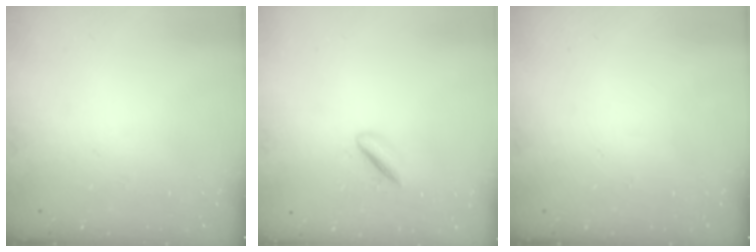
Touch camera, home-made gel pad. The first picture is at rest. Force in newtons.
{"total": 1.9, "press": 1.9, "slide": 0.4}
{"total": 0.0}